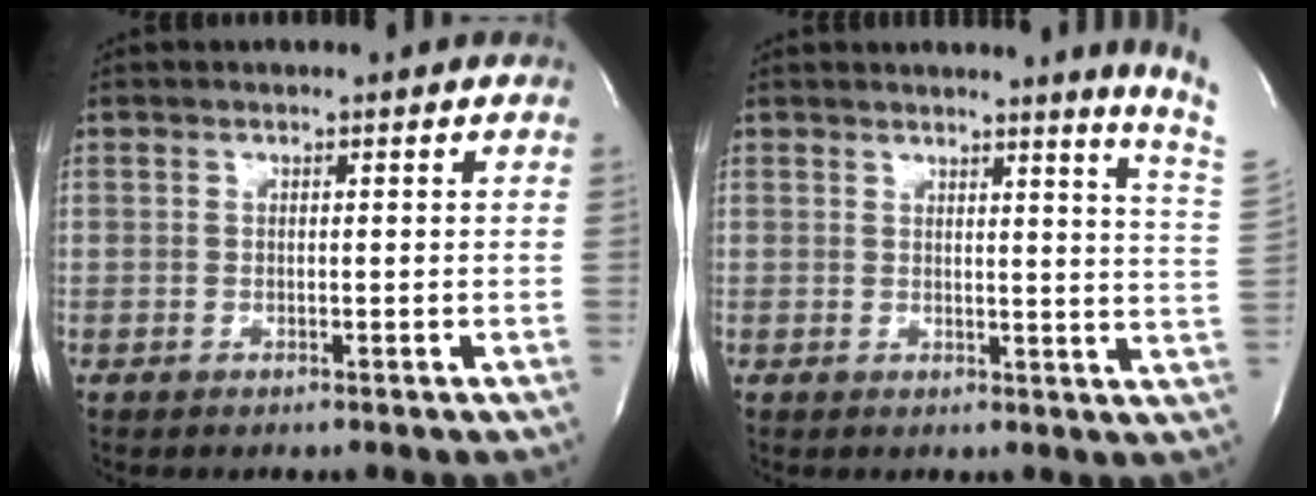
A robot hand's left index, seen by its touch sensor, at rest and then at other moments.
{"total": 7.2, "force": [6.1, -2.0, 3.2], "torque": [-0.036, -0.069, 0.042]}